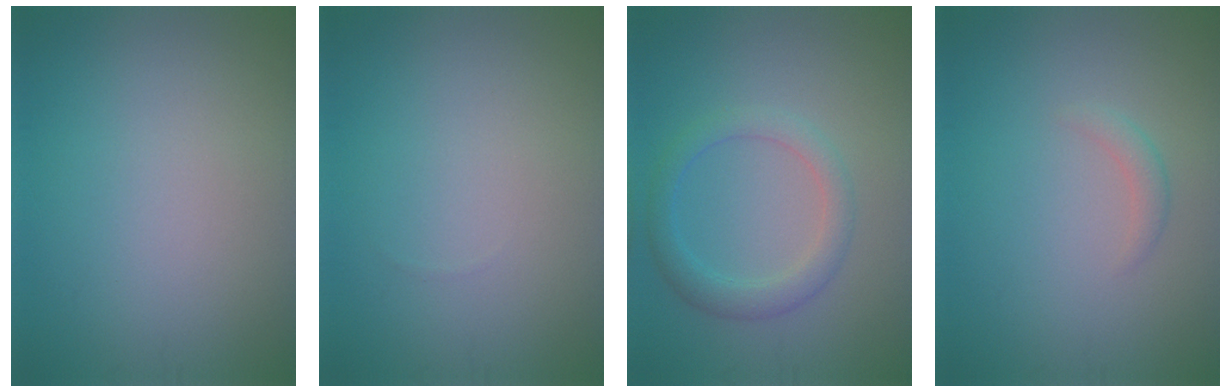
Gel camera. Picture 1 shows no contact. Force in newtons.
{"total": 0.0}
{"total": 2.8, "press": 2.8, "slide": 0.1}
{"total": 1.1, "press": 1.1, "slide": 0.1}